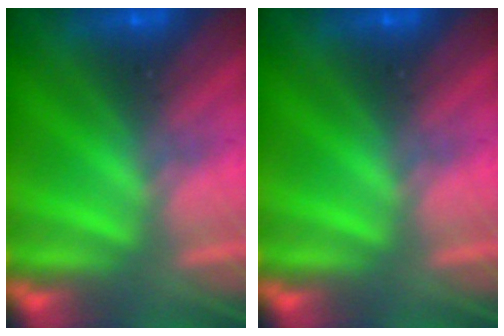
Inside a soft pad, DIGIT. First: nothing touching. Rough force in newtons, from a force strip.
{"total": 0.0}